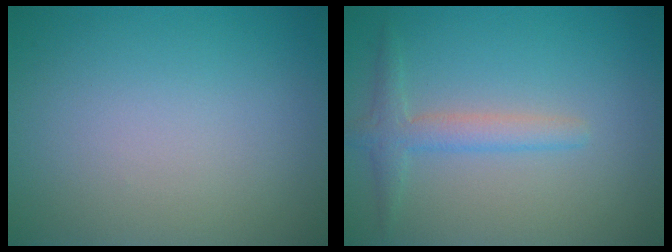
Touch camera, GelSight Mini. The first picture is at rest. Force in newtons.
{"total": 2.4, "press": 2.4, "slide": 0.1}